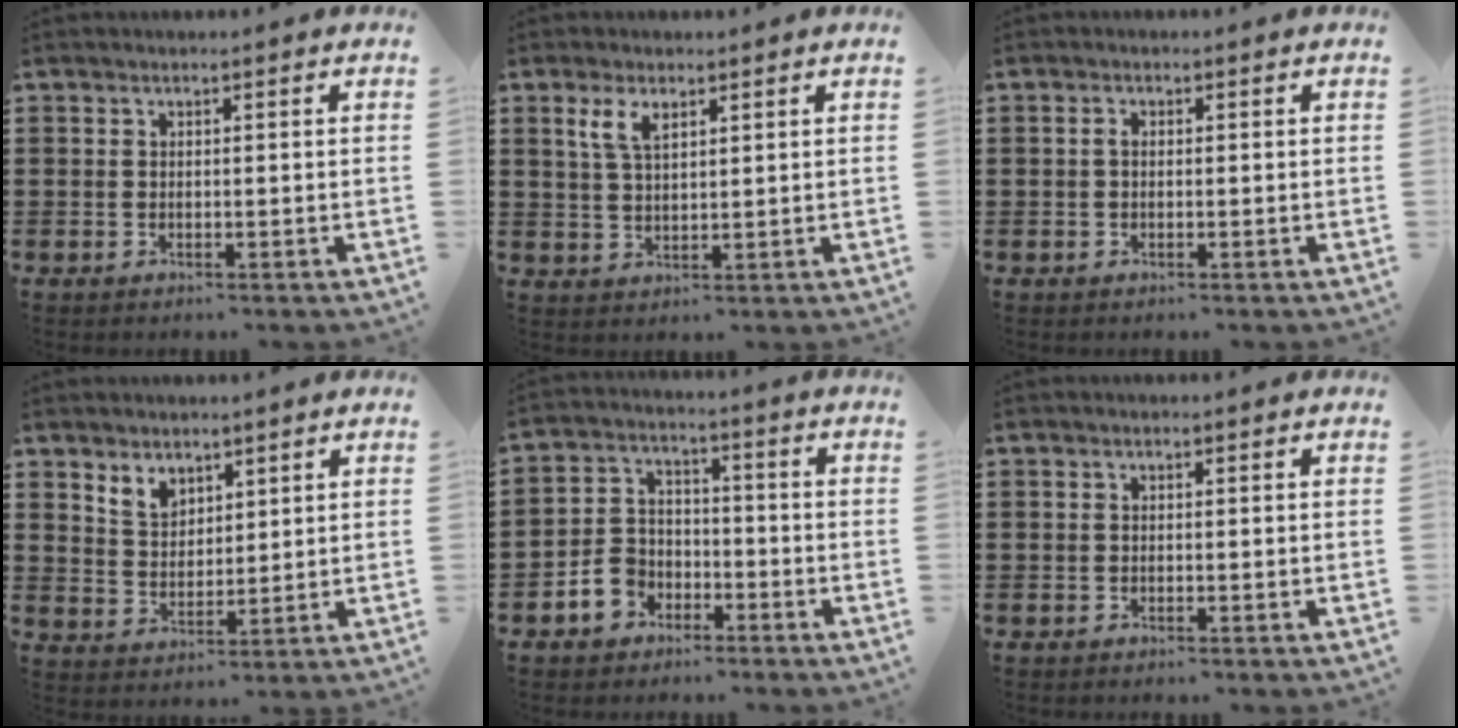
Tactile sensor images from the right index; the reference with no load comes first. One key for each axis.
{"total": 3.8, "fx": 2.0, "fy": 1.6, "fz": 2.8, "tx": -0.061, "ty": 0.007, "tz": 0.035}
{"total": 1.1, "fx": -0.1, "fy": 0.6, "fz": 0.9, "tx": -0.018, "ty": 0.002, "tz": -0.003}
{"total": 4.1, "fx": 3.2, "fy": 2.4, "fz": 0.9, "tx": -0.029, "ty": 0.003, "tz": 0.062}
{"total": 5.5, "fx": -3.2, "fy": 4.2, "fz": 1.6, "tx": -0.055, "ty": 0.015, "tz": -0.066}
{"total": 0.0}